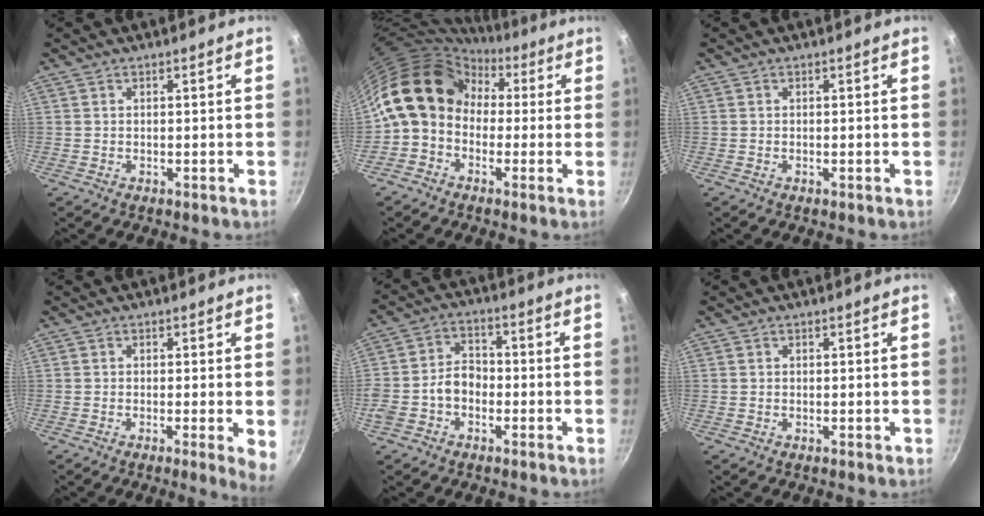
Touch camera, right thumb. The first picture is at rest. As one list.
[{"total": 13.7, "force": [1.0, 11.1, 7.9], "torque": [-0.105, 0.036, -0.010]}, {"total": 0.0}, {"total": 3.9, "force": [-0.5, 0.5, 3.9], "torque": [-0.045, -0.007, -0.009]}, {"total": 7.1, "force": [-2.5, 5.3, 4.1], "torque": [-0.056, 0.035, -0.055]}, {"total": 0.0}]